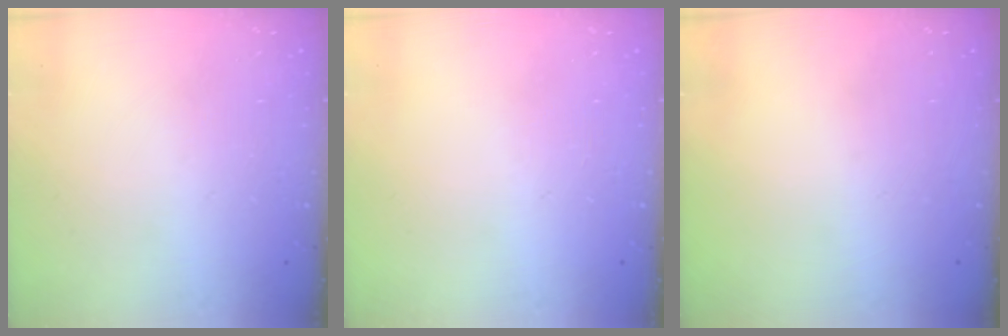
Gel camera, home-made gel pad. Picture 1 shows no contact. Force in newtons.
{"total": 0.0}
{"total": 0.0}